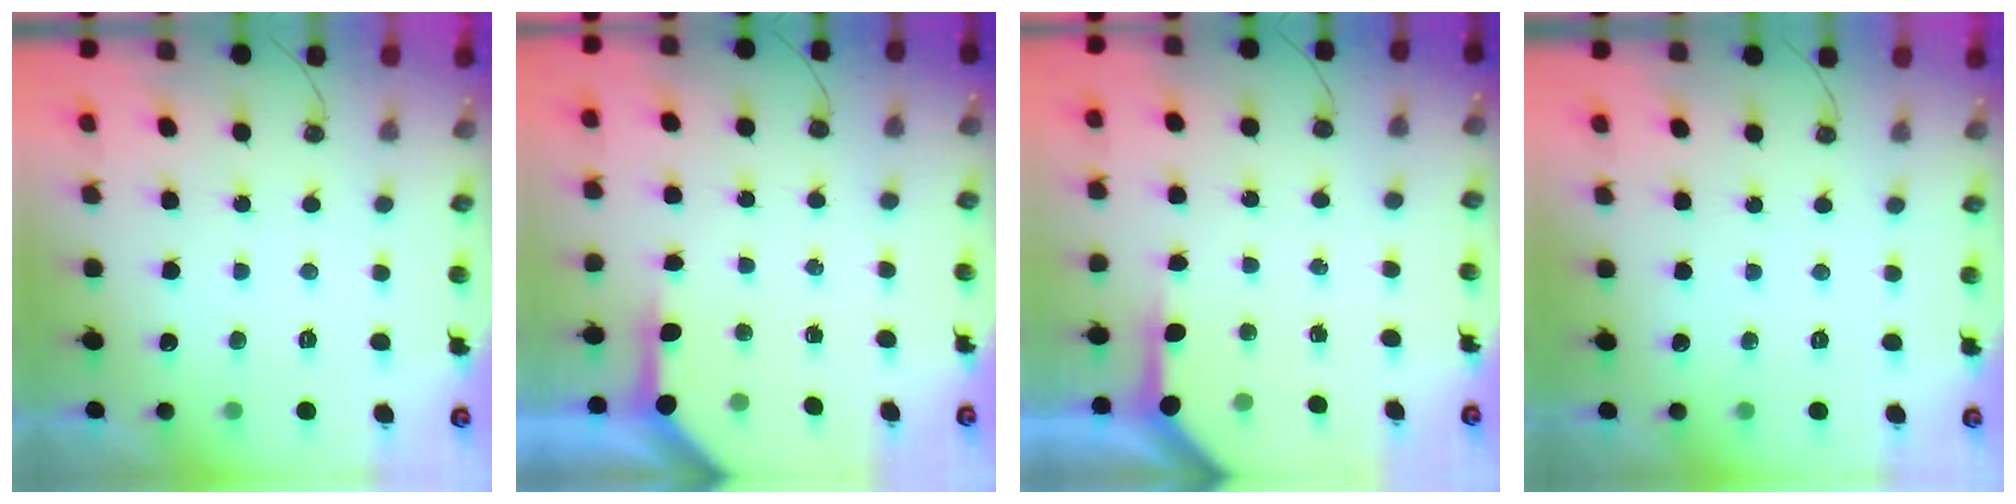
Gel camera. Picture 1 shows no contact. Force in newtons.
{"total": 4.2, "press": 4.2, "slide": 0.4}
{"total": 4.0, "press": 3.9, "slide": 0.5}
{"total": 0.0}